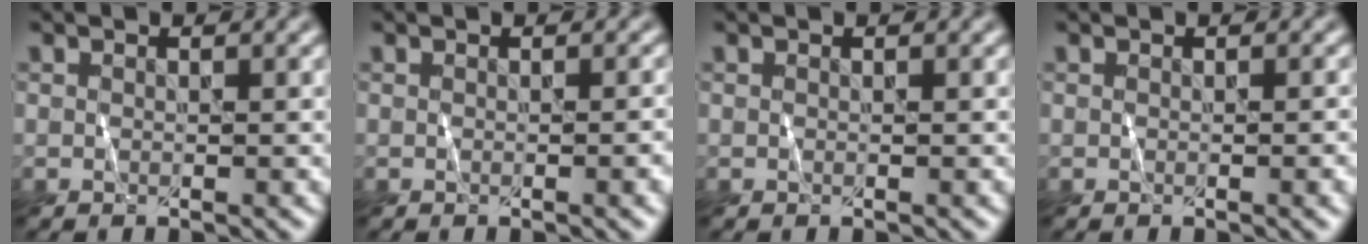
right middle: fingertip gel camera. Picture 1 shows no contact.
{"total": 1.9, "force": [-0.7, 0.6, 1.7], "torque": [-0.021, 0.000, -0.012]}
{"total": 0.0}
{"total": 1.6, "force": [-0.5, 0.4, 1.4], "torque": [-0.017, -0.001, -0.010]}